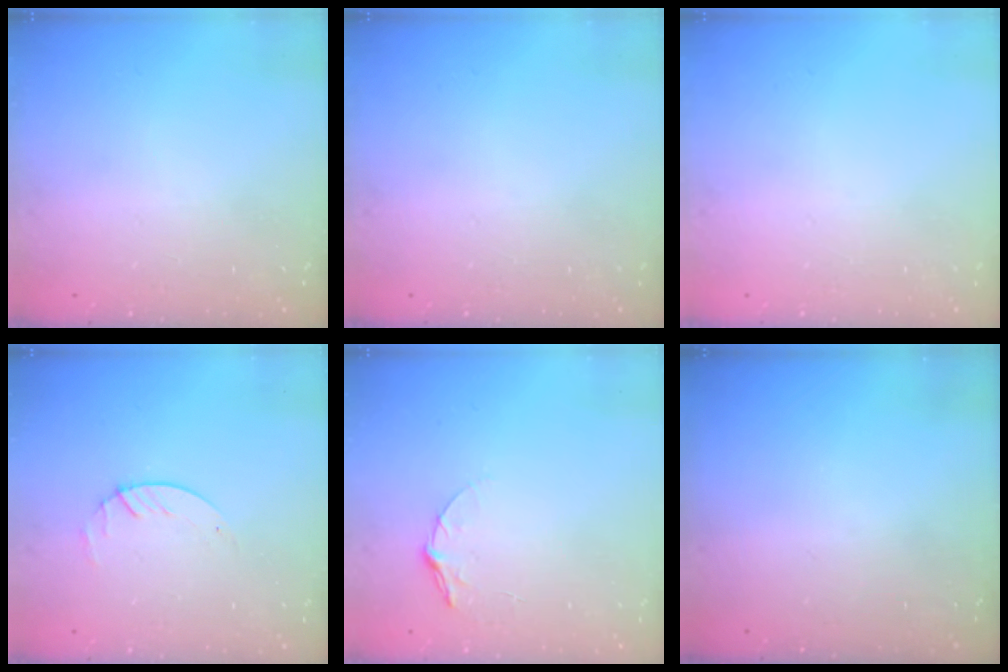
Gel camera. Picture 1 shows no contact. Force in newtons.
{"total": 0.0}
{"total": 0.0}
{"total": 1.7, "press": 1.6, "slide": 0.2}
{"total": 4.6, "press": 4.6, "slide": 0.4}
{"total": 0.0}